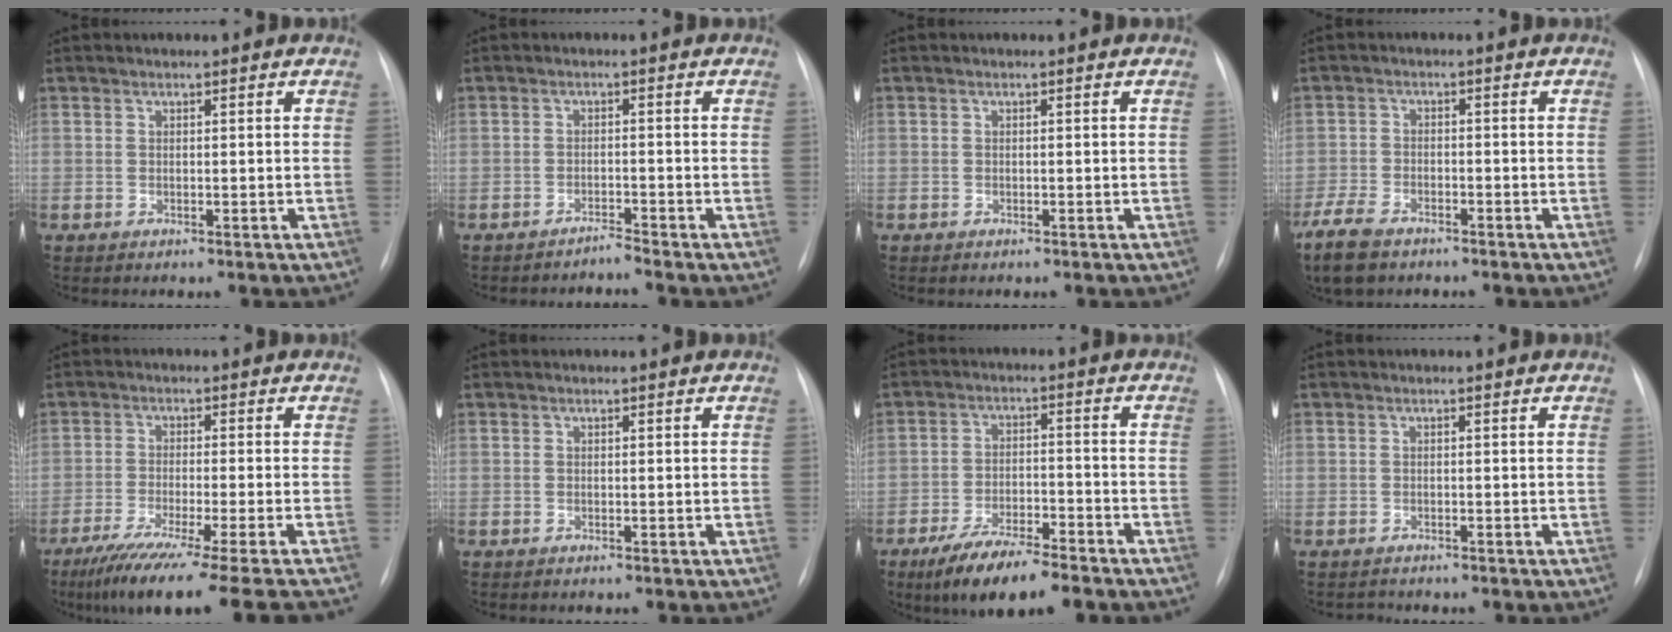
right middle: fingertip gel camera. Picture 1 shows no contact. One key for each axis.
{"total": 1.7, "fx": -1.6, "fy": -0.5, "fz": -0.3, "tx": 0.014, "ty": -0.007, "tz": -0.025}
{"total": 0.0}
{"total": 9.3, "fx": -6.9, "fy": 4.2, "fz": 4.6, "tx": -0.108, "ty": -0.014, "tz": -0.122}
{"total": 17.2, "fx": -14.0, "fy": -1.9, "fz": 9.8, "tx": -0.127, "ty": -0.059, "tz": -0.218}
{"total": 0.0}
{"total": 10.4, "fx": -7.8, "fy": 2.2, "fz": 6.5, "tx": -0.112, "ty": -0.019, "tz": -0.135}
{"total": 0.9, "fx": -0.7, "fy": 0.4, "fz": -0.3, "tx": 0.000, "ty": -0.002, "tz": -0.012}